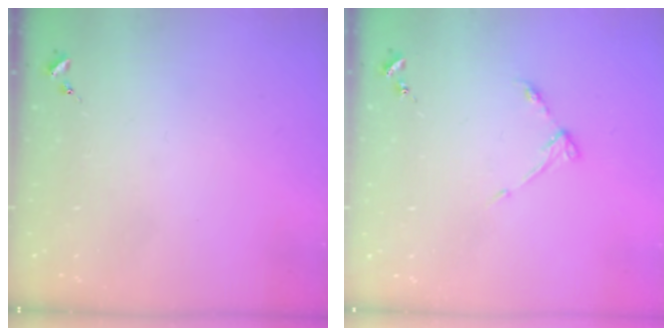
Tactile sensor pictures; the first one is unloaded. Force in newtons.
{"total": 4.6, "press": 4.6, "slide": 0.6}